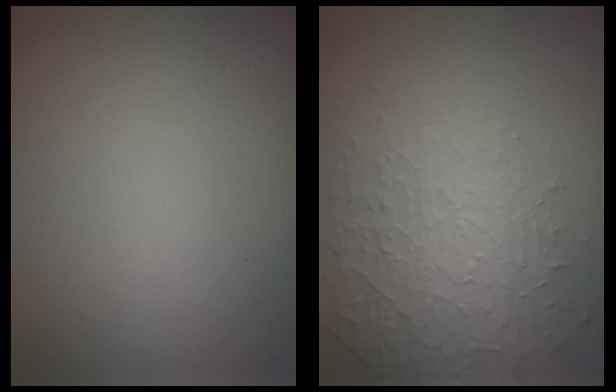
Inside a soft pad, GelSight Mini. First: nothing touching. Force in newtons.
{"total": 4.6, "press": 3.4, "slide": 3.1}